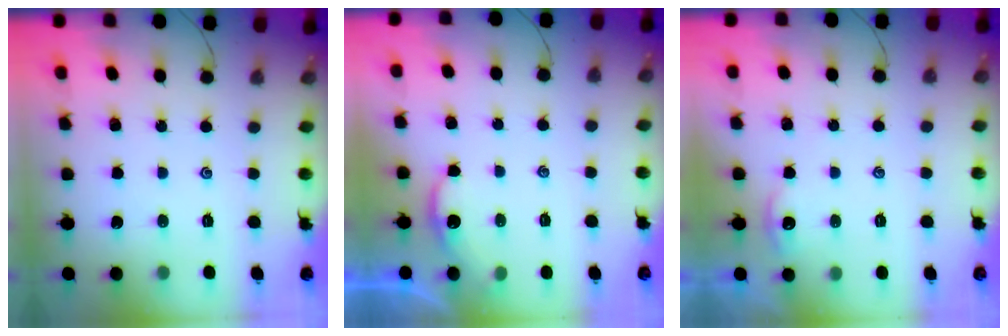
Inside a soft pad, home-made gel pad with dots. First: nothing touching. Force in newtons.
{"total": 1.6, "press": 1.5, "slide": 0.2}
{"total": 2.4, "press": 2.3, "slide": 0.4}